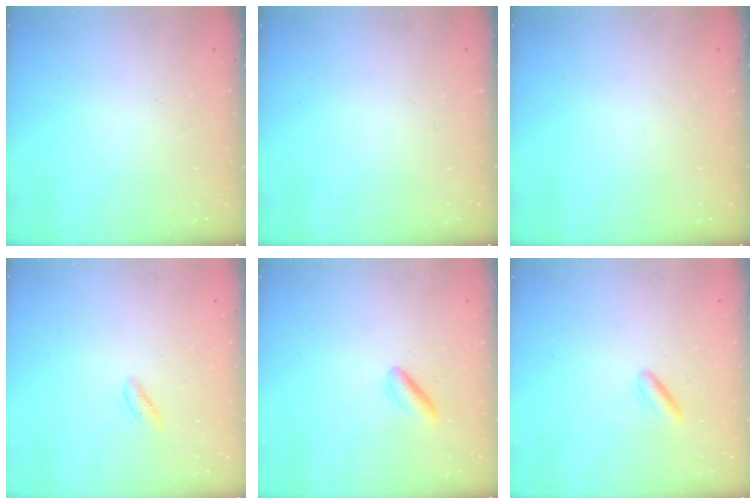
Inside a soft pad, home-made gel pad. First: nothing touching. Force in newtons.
{"total": 0.0}
{"total": 0.0}
{"total": 2.1, "press": 2.0, "slide": 0.7}
{"total": 2.7, "press": 2.6, "slide": 0.8}
{"total": 1.5, "press": 1.4, "slide": 0.7}